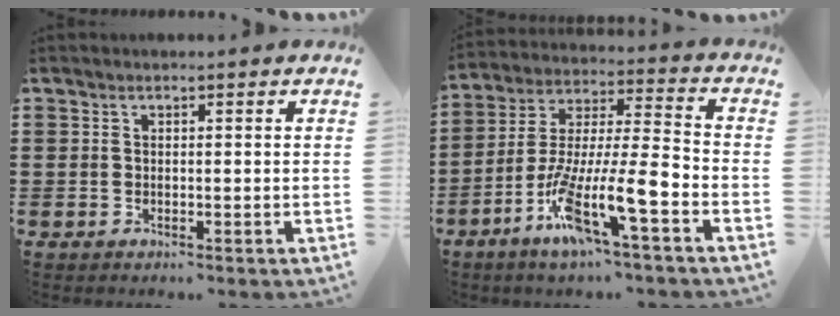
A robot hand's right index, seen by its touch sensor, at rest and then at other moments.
{"total": 14.0, "force": [-7.7, 2.0, 11.5], "torque": [-0.224, -0.009, -0.144]}